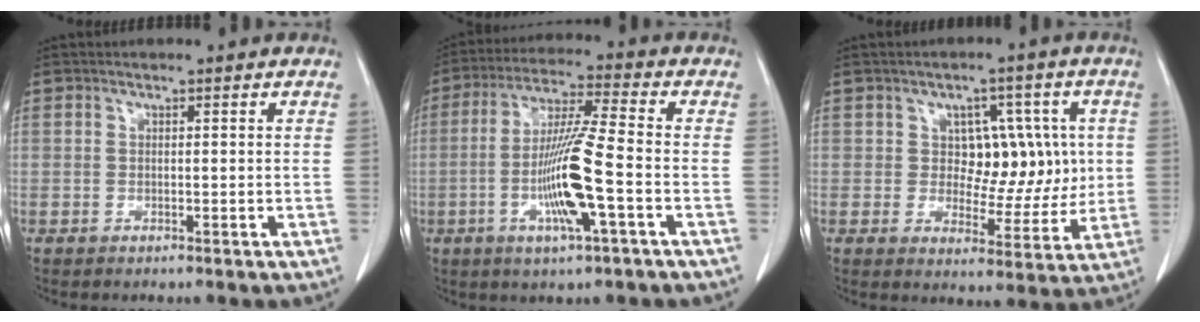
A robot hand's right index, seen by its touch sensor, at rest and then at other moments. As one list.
[{"total": 12.0, "force": [-3.2, 0.0, 11.6], "torque": [-0.227, -0.009, -0.065]}, {"total": 8.4, "force": [1.2, 5.7, 6.1], "torque": [-0.063, 0.019, 0.027]}]